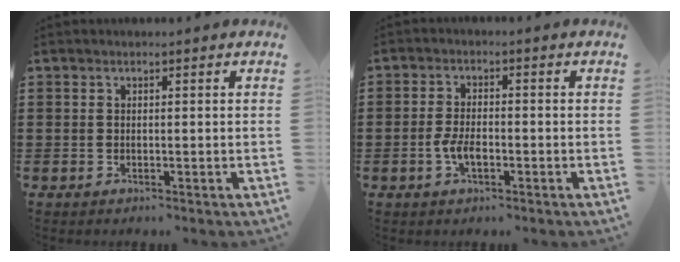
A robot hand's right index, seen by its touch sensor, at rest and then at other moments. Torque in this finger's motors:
{"motor_torque": [2.12, 0.01, 0.35, 0.11]}